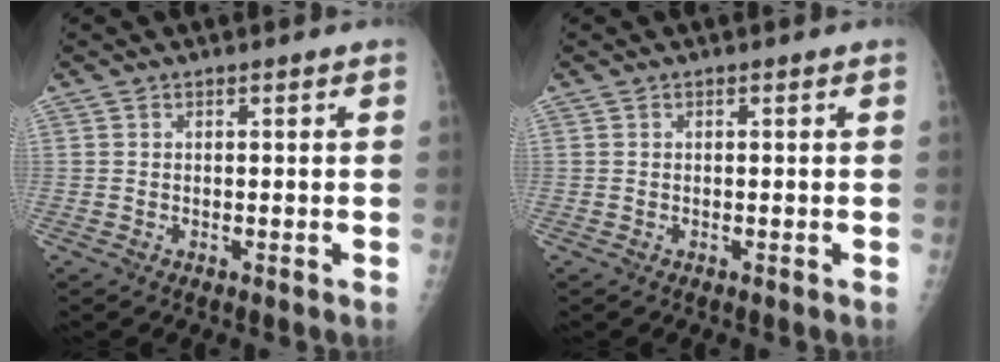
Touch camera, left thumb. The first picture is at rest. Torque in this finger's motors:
{"motor_torque": [-0.03, -0.02, 0.00, 0.00, 0.00]}